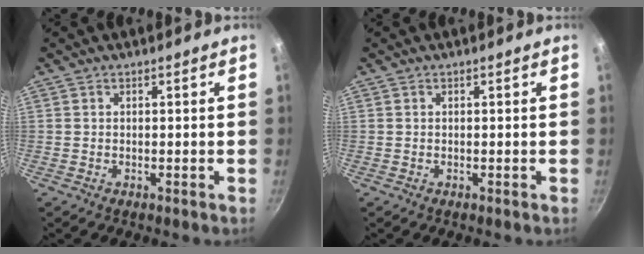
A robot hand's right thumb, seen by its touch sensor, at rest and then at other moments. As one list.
[{"total": 0.0}]